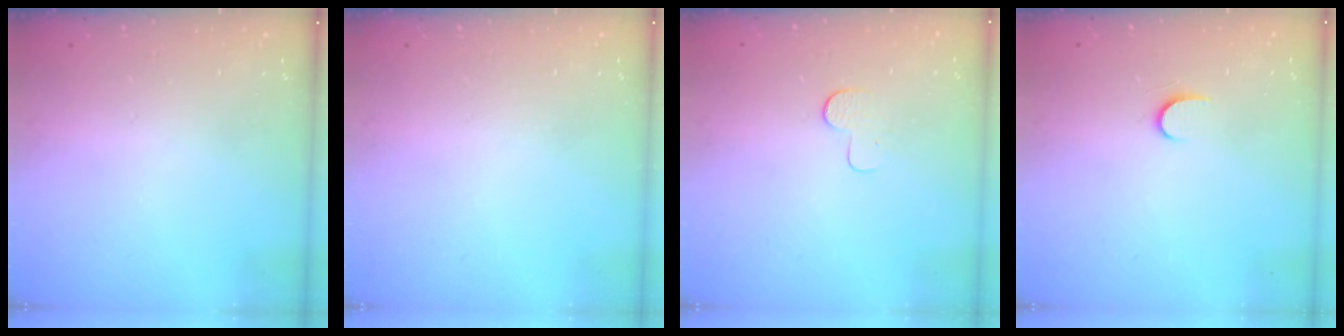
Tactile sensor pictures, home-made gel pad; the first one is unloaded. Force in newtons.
{"total": 0.0}
{"total": 3.7, "press": 3.7, "slide": 0.3}
{"total": 4.4, "press": 4.4, "slide": 0.5}